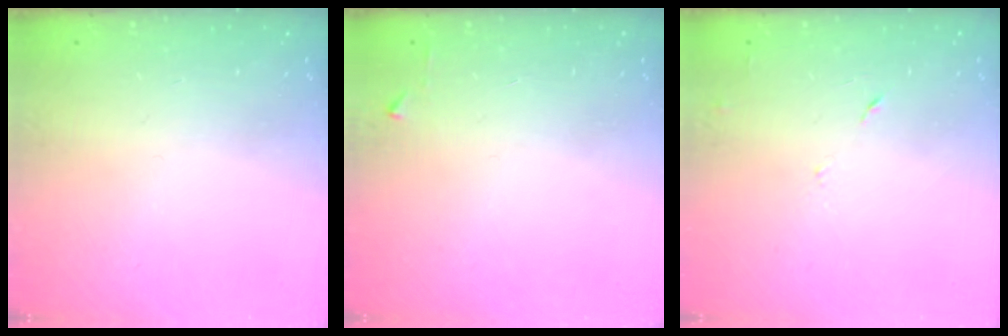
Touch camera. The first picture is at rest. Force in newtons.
{"total": 2.4, "press": 2.4, "slide": 0.3}
{"total": 3.9, "press": 3.8, "slide": 0.9}